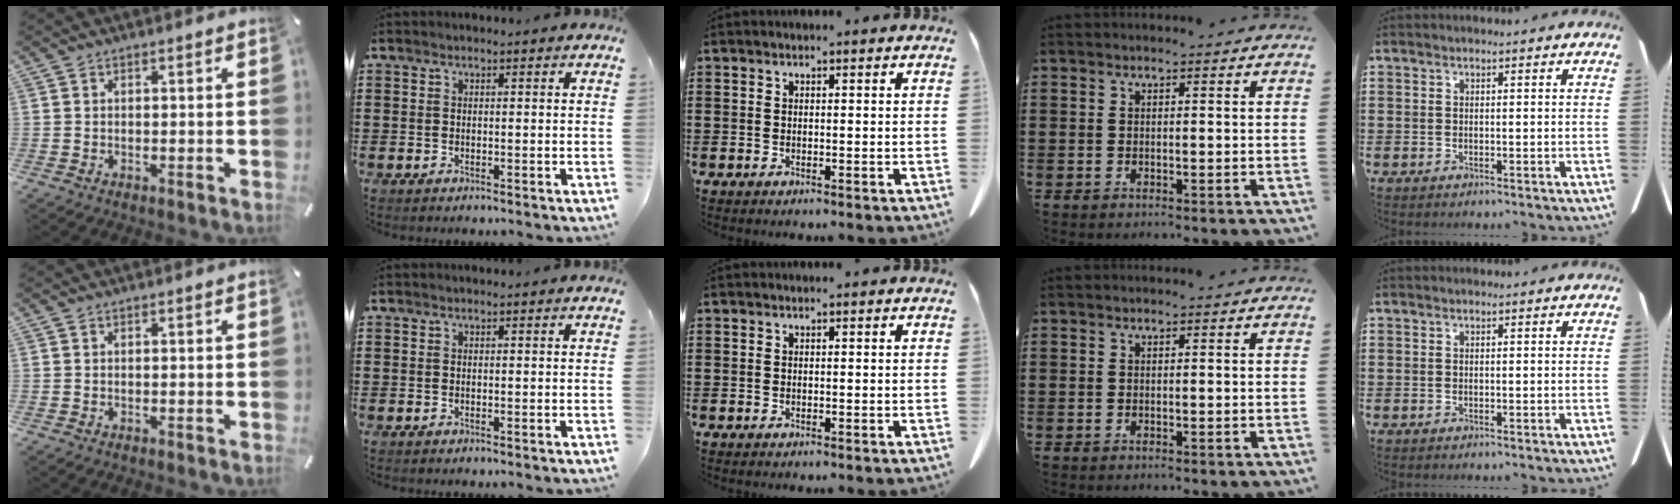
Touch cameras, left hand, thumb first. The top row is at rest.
{}